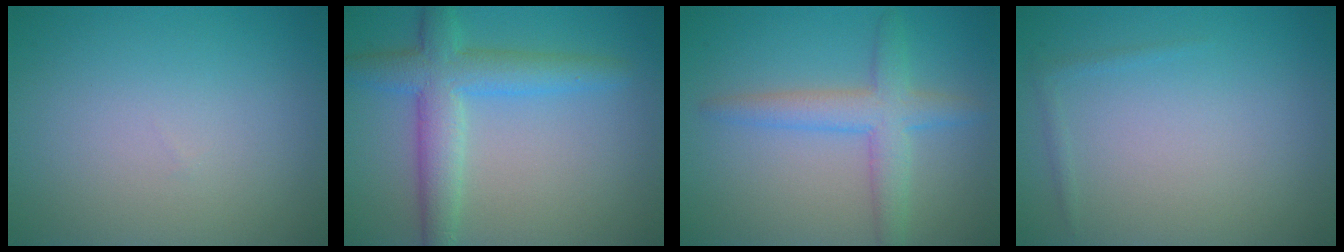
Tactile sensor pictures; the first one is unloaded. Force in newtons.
{"total": 5.3, "press": 5.3, "slide": 0.1}
{"total": 3.8, "press": 3.8, "slide": 0.2}
{"total": 0.6, "press": 0.6, "slide": 0.1}